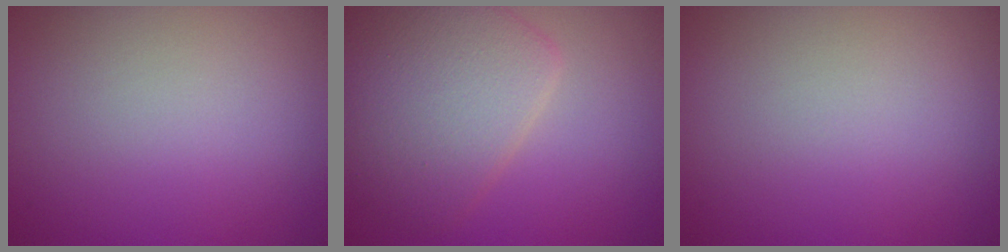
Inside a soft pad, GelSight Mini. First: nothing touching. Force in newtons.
{"total": 6.1, "press": 6.1, "slide": 0.4}
{"total": 0.0}